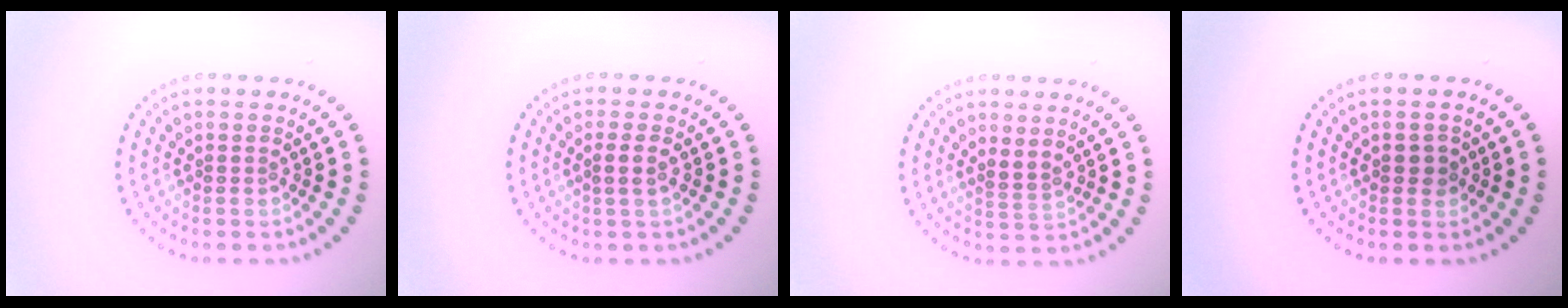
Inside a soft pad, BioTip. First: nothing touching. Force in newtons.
{"total": 1.4, "press": 1.2, "slide": 0.8}
{"total": 1.3, "press": 1.0, "slide": 0.7}
{"total": 1.2, "press": 1.2, "slide": 0.2}